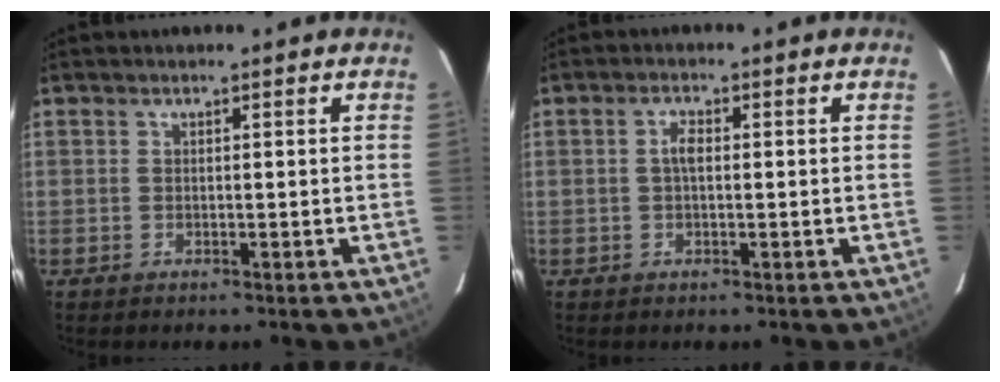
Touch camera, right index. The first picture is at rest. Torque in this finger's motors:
{"motor_torque": [0.12, -0.01, 0.07, 0.05]}